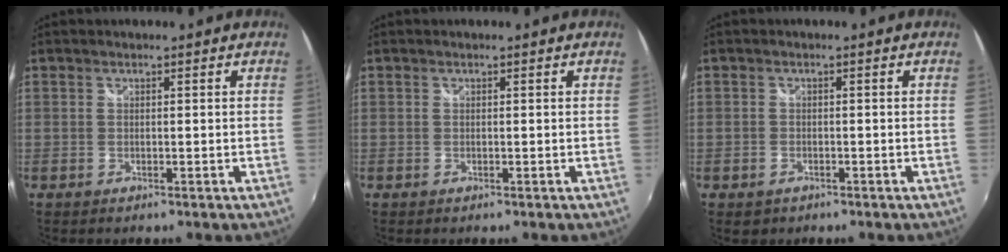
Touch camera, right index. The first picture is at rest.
{"total": 0.0}
{"total": 2.4, "force": [-1.3, 1.7, 1.0], "torque": [-0.022, -0.004, -0.019]}